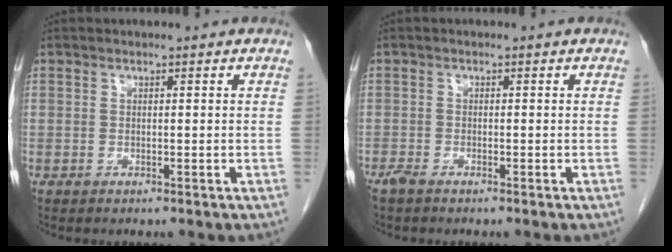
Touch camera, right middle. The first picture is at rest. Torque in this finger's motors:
{"motor_torque": [0.17, -0.08, 0.04, 0.04]}